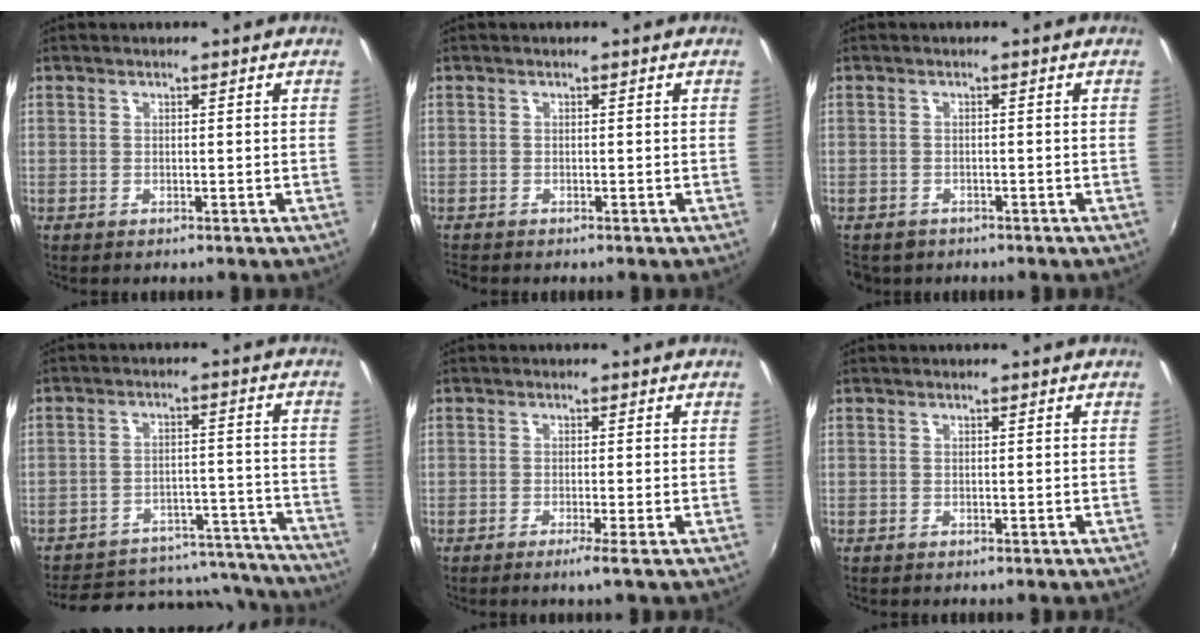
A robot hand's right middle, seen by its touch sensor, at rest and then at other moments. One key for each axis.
{"total": 0.8, "fx": -0.8, "fy": 0.2, "fz": 0.1, "tx": -0.005, "ty": -0.006, "tz": -0.018}
{"total": 3.3, "fx": -2.3, "fy": 2.2, "fz": 1.1, "tx": -0.031, "ty": -0.010, "tz": -0.034}
{"total": 24.3, "fx": -21.1, "fy": 8.8, "fz": 8.3, "tx": -0.156, "ty": 0.038, "tz": -0.245}
{"total": 1.9, "fx": -1.1, "fy": -0.7, "fz": 1.4, "tx": -0.030, "ty": -0.004, "tz": -0.025}
{"total": 0.0}